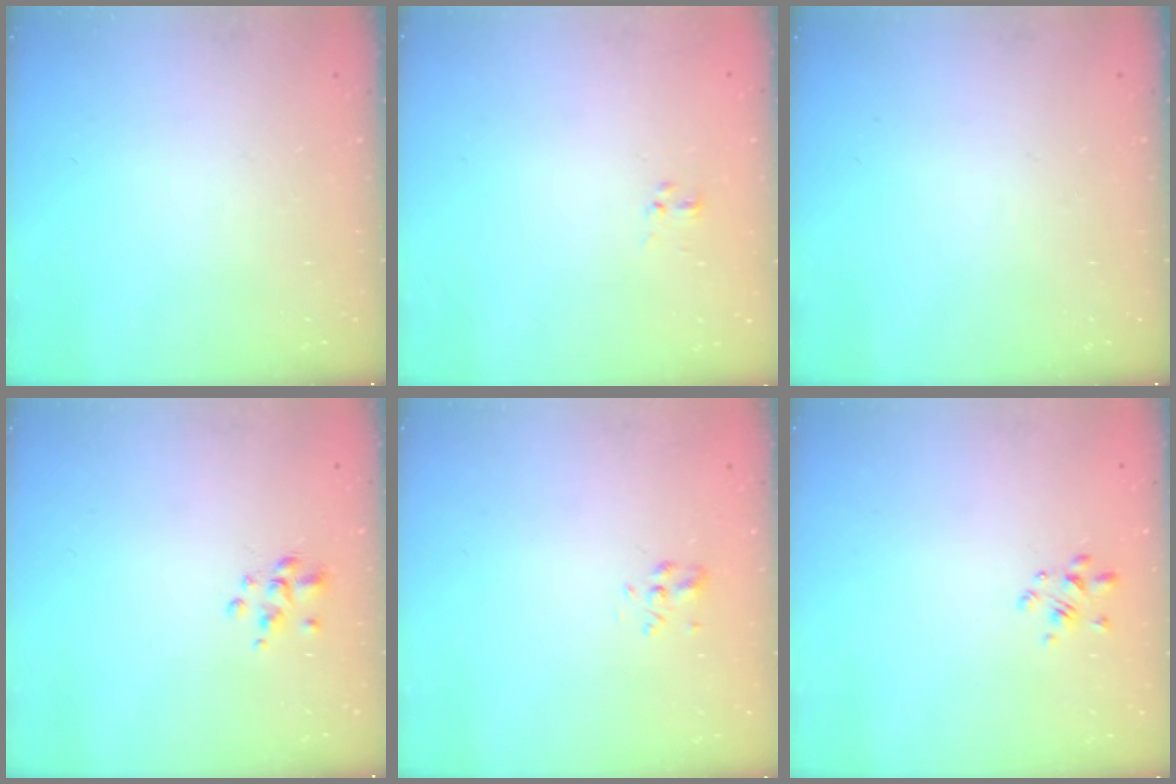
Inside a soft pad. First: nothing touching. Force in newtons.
{"total": 1.4, "press": 1.3, "slide": 0.7}
{"total": 0.0}
{"total": 2.7, "press": 2.5, "slide": 0.9}
{"total": 1.4, "press": 1.2, "slide": 0.7}
{"total": 2.6, "press": 2.3, "slide": 1.2}